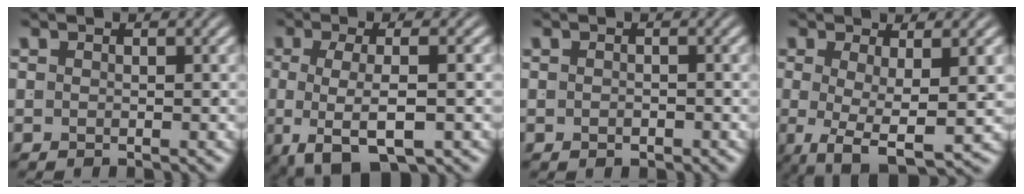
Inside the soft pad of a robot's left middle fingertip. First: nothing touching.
{"total": 6.4, "force": [-2.5, 2.2, 5.5], "torque": [-0.109, -0.027, -0.018]}
{"total": 0.6, "force": [-0.5, 0.1, 0.3], "torque": [-0.010, -0.007, -0.005]}
{"total": 6.7, "force": [-3.1, 2.4, 5.4], "torque": [-0.112, -0.052, -0.023]}